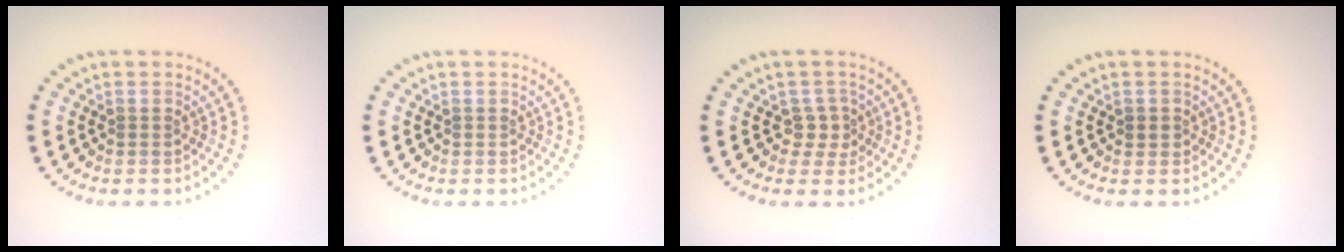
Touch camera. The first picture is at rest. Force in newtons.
{"total": 0.0}
{"total": 1.7, "press": 1.2, "slide": 1.2}
{"total": 0.9, "press": 0.8, "slide": 0.4}